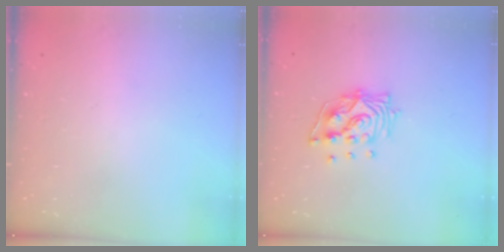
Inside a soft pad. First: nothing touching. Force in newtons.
{"total": 11.7, "press": 11.6, "slide": 1.4}